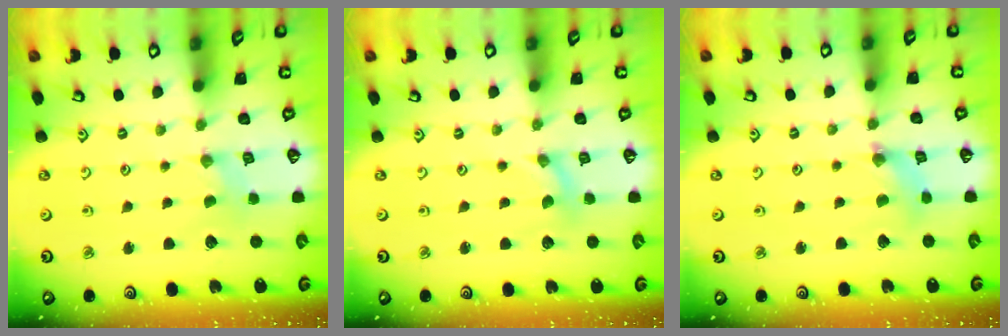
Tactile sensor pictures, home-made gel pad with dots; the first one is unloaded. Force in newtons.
{"total": 0.0}
{"total": 2.5, "press": 2.5, "slide": 0.2}